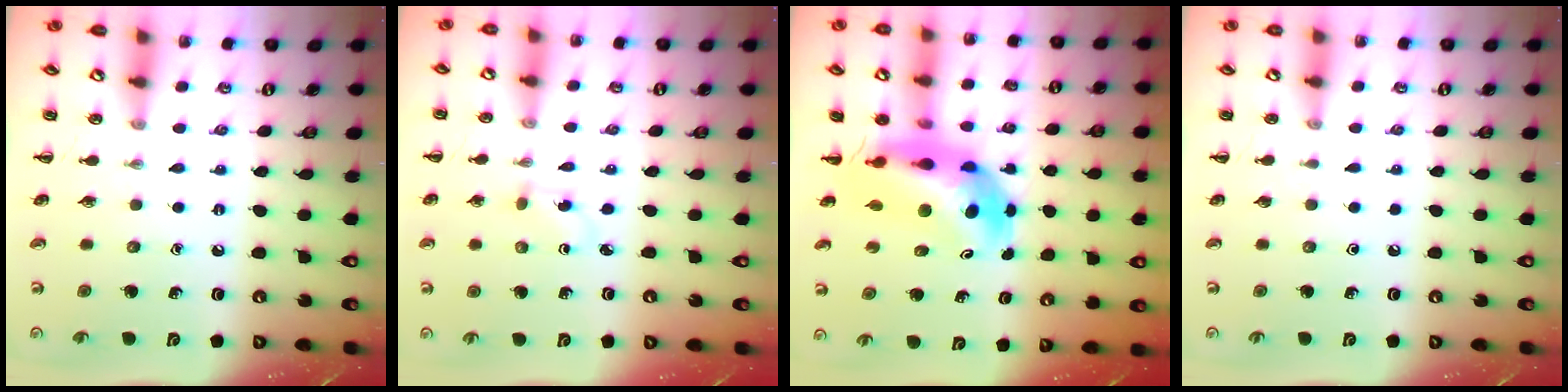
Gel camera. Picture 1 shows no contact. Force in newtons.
{"total": 1.9, "press": 1.6, "slide": 0.9}
{"total": 7.6, "press": 7.2, "slide": 2.5}
{"total": 0.0}